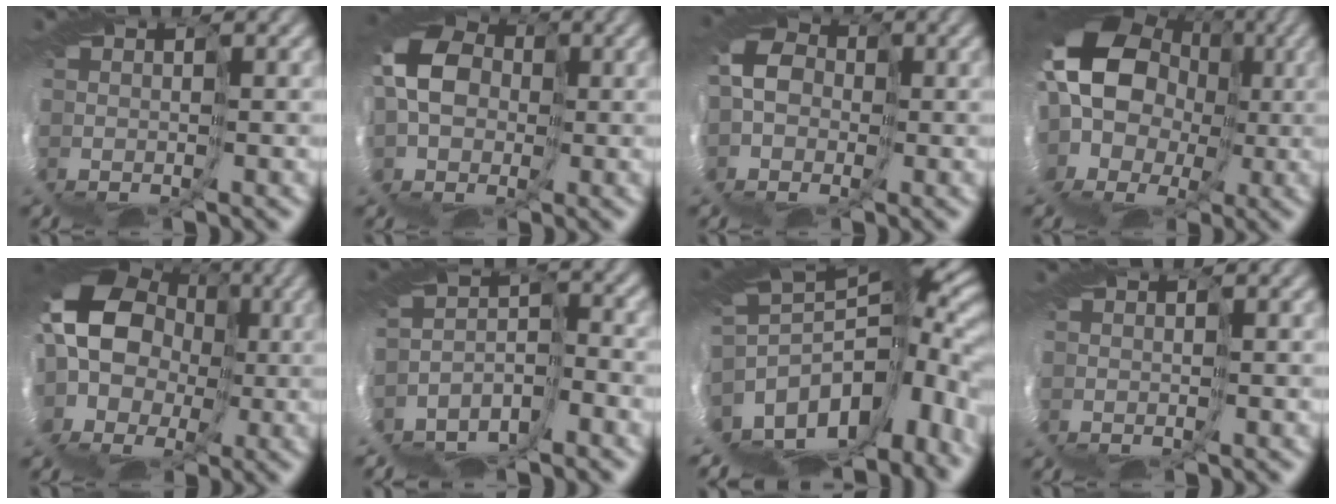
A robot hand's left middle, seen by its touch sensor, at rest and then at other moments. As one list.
[{"total": 9.8, "force": [0.7, 9.0, 3.8], "torque": [-0.148, -0.003, -0.008]}, {"total": 5.3, "force": [-1.7, 4.7, 1.7], "torque": [-0.082, -0.009, -0.041]}, {"total": 9.6, "force": [2.5, 8.3, 4.1], "torque": [-0.136, 0.002, 0.027]}, {"total": 9.1, "force": [1.5, 8.1, 3.8], "torque": [-0.137, 0.000, 0.006]}, {"total": 6.1, "force": [-5.6, -1.1, -2.1], "torque": [0.009, -0.012, -0.077]}, {"total": 6.6, "force": [-4.6, 1.8, 4.4], "torque": [-0.123, -0.009, -0.064]}, {"total": 0.0}]